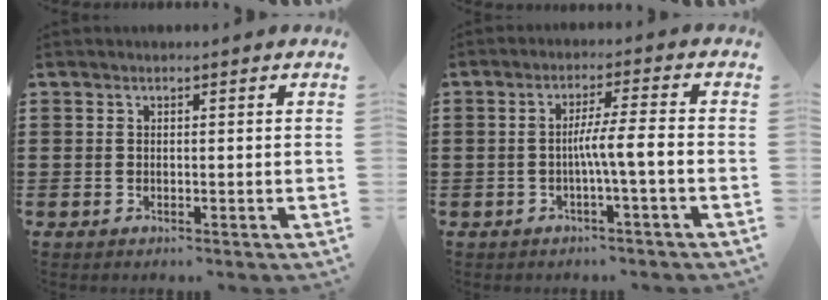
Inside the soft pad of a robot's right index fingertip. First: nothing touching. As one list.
[{"total": 4.7, "force": [-1.3, -0.2, 4.6], "torque": [-0.084, -0.004, -0.028]}]